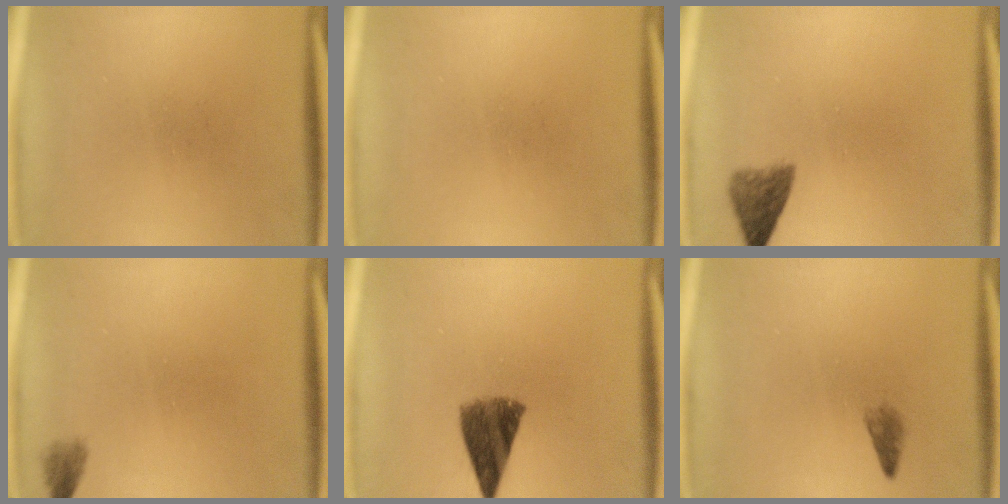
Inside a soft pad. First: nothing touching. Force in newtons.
{"total": 0.0}
{"total": 3.6}
{"total": 1.3}
{"total": 7.6}
{"total": 1.2}